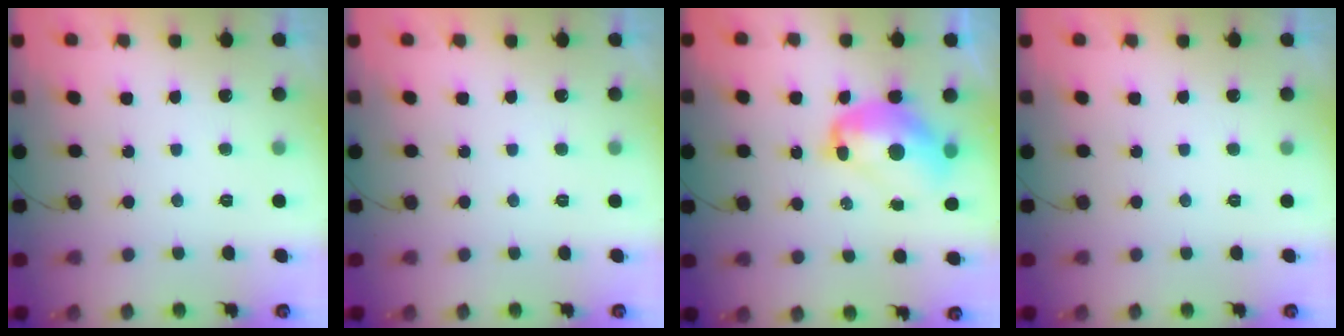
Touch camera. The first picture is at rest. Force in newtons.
{"total": 0.0}
{"total": 12.3, "press": 12.2, "slide": 1.1}
{"total": 0.0}